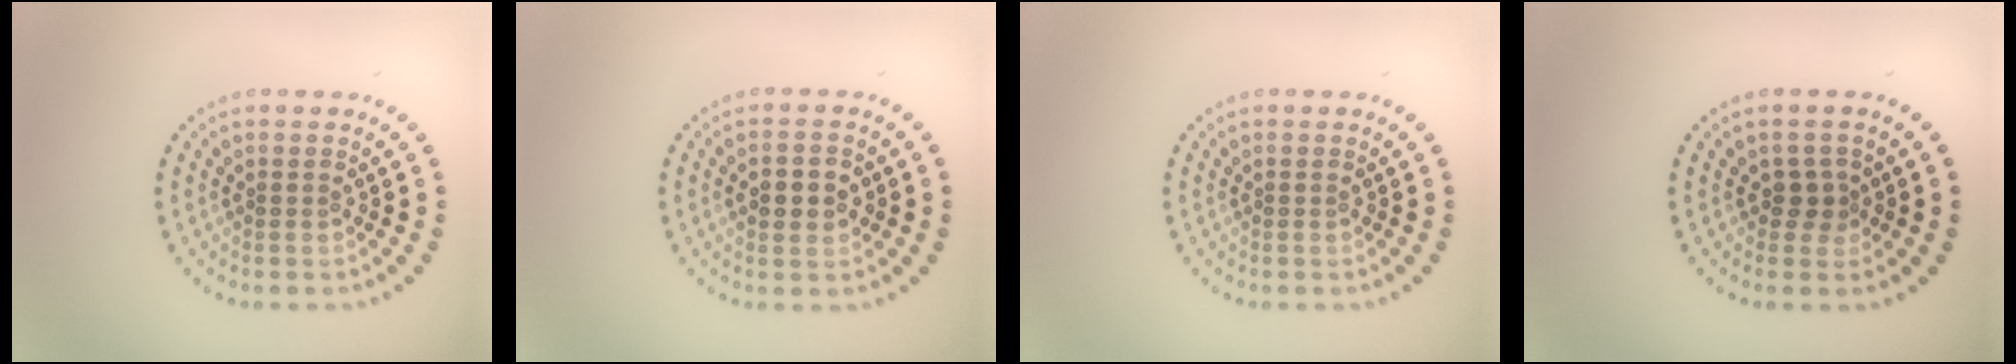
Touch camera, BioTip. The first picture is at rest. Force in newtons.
{"total": 3.2, "press": 3.2, "slide": 0.1}
{"total": 0.0}
{"total": 1.6, "press": 1.3, "slide": 0.9}